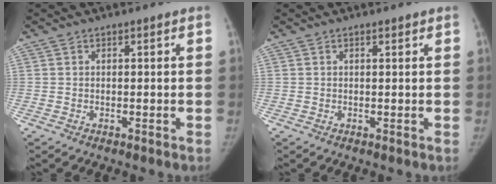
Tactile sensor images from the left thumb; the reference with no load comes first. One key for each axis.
{"total": 0.5, "fx": 0.4, "fy": 0.2, "fz": 0.3, "tx": -0.005, "ty": -0.003, "tz": 0.006}